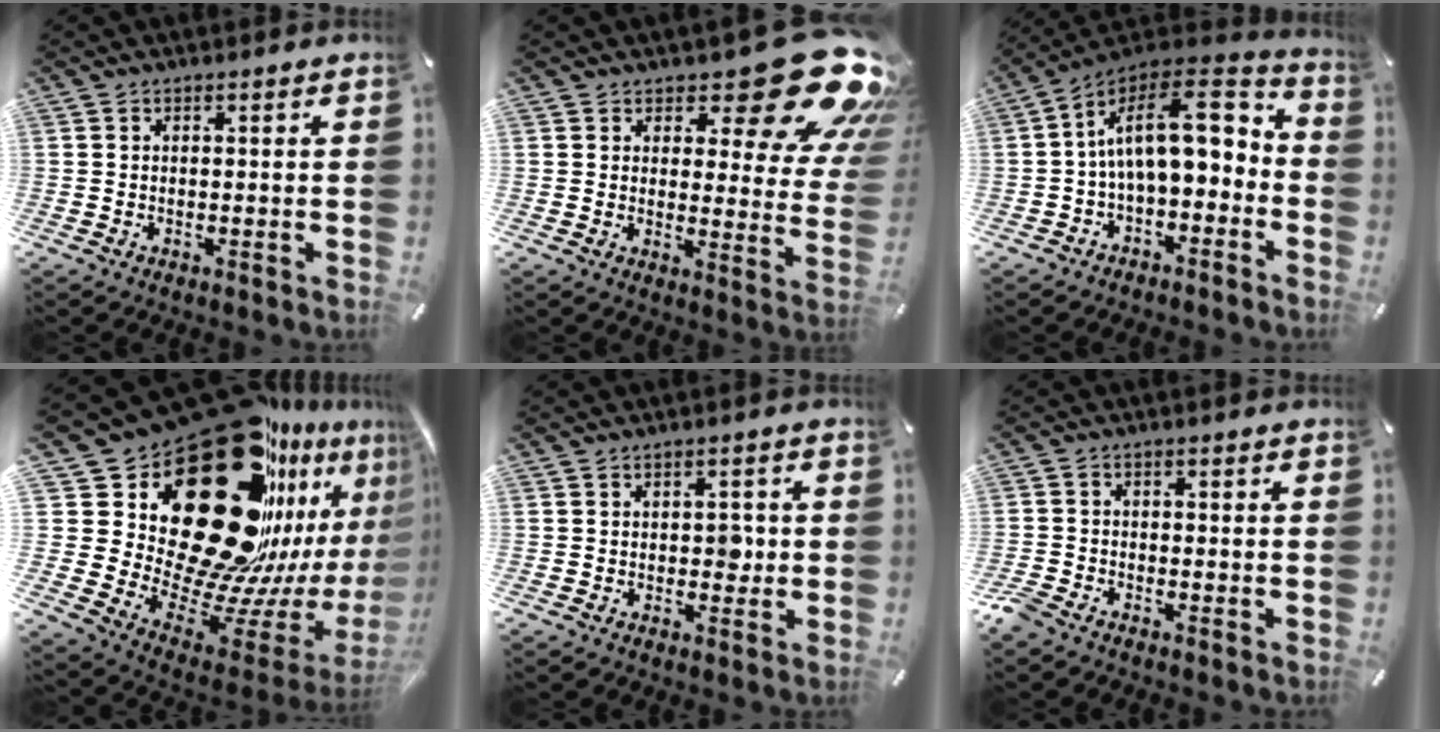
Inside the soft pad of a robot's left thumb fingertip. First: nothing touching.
{"total": 20.5, "force": [12.1, 7.8, 14.6], "torque": [-0.175, -0.086, 0.196]}
{"total": 16.7, "force": [1.8, 9.4, 13.7], "torque": [-0.228, -0.002, 0.031]}
{"total": 42.0, "force": [19.2, 23.0, 29.4], "torque": [-0.417, -0.244, 0.411]}
{"total": 3.3, "force": [0.0, 2.3, 2.4], "torque": [-0.021, -0.004, -0.007]}
{"total": 2.6, "force": [-2.2, 1.1, 0.9], "torque": [-0.028, 0.007, -0.046]}